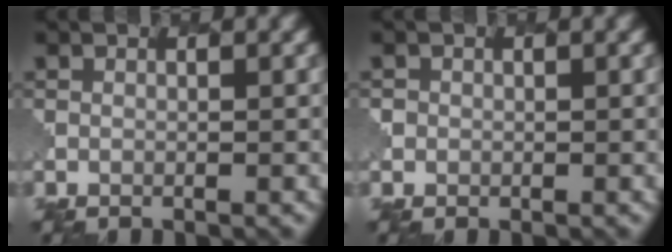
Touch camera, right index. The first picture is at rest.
{"total": 1.0, "force": [-0.1, 0.9, -0.3], "torque": [0.008, -0.005, 0.000]}